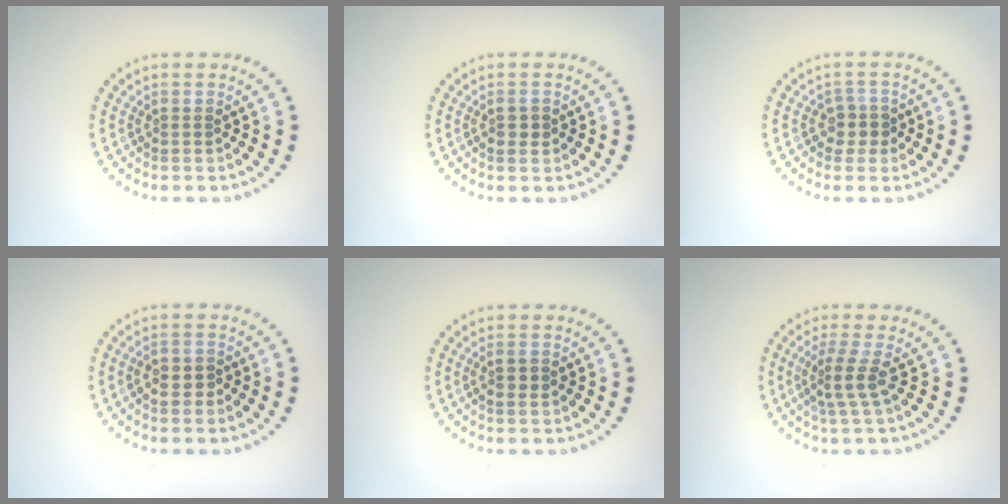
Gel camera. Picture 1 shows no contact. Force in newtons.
{"total": 1.2, "press": 1.2, "slide": 0.2}
{"total": 1.9, "press": 1.6, "slide": 1.0}
{"total": 1.5, "press": 1.5, "slide": 0.4}
{"total": 1.2, "press": 1.2, "slide": 0.3}
{"total": 2.7, "press": 1.9, "slide": 1.9}